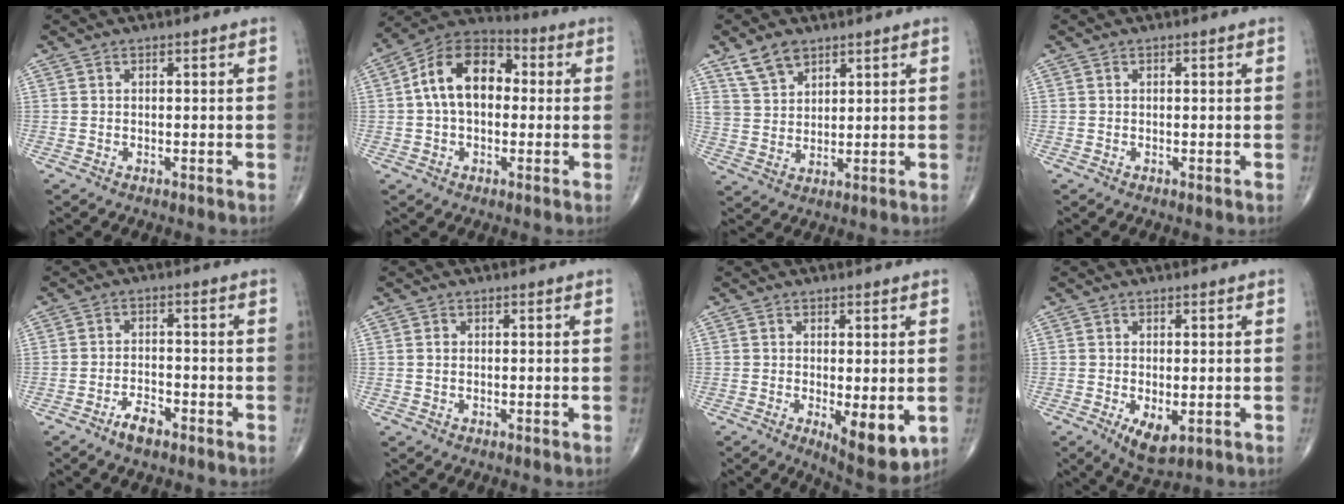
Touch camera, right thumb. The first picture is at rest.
{"total": 14.0, "force": [1.2, 9.0, 10.6], "torque": [-0.161, 0.034, 0.005]}
{"total": 6.5, "force": [4.4, 3.8, 2.9], "torque": [-0.040, -0.022, 0.094]}
{"total": 0.0}
{"total": 3.8, "force": [-2.7, 1.4, 2.3], "torque": [-0.042, 0.016, -0.049]}
{"total": 1.0, "force": [0.1, 0.7, 0.6], "torque": [-0.010, 0.001, 0.001]}
{"total": 8.3, "force": [-1.7, 3.1, 7.5], "torque": [-0.101, -0.023, -0.018]}
{"total": 5.4, "force": [-1.5, 2.5, 4.5], "torque": [-0.078, -0.014, -0.017]}